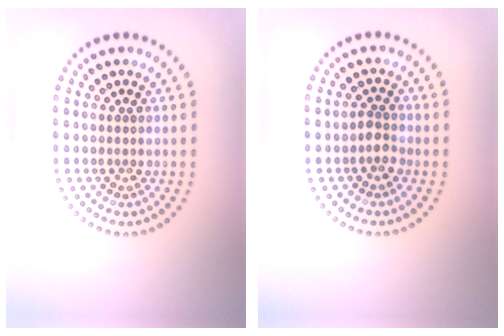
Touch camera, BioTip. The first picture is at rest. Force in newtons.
{"total": 1.5, "press": 1.2, "slide": 0.9}